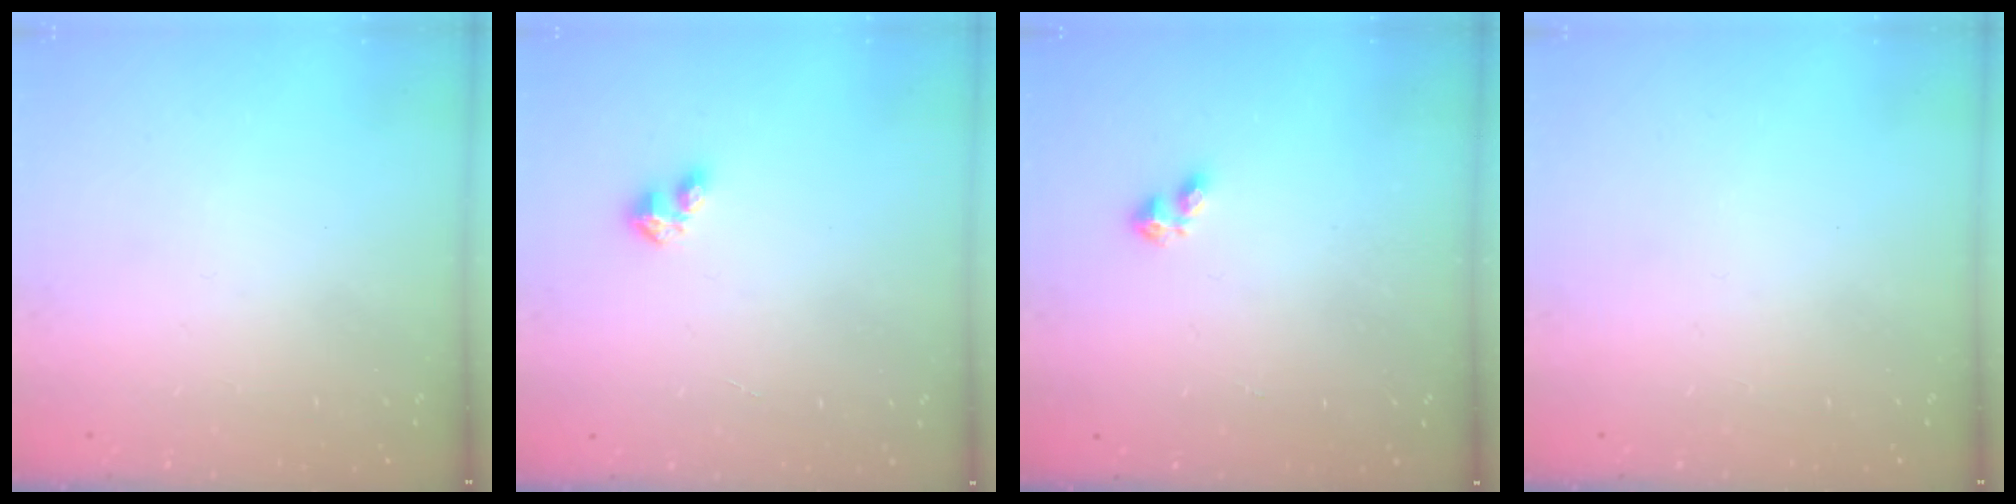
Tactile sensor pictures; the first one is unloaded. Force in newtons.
{"total": 2.7, "press": 2.7, "slide": 0.3}
{"total": 2.2, "press": 2.2, "slide": 0.4}
{"total": 0.0}